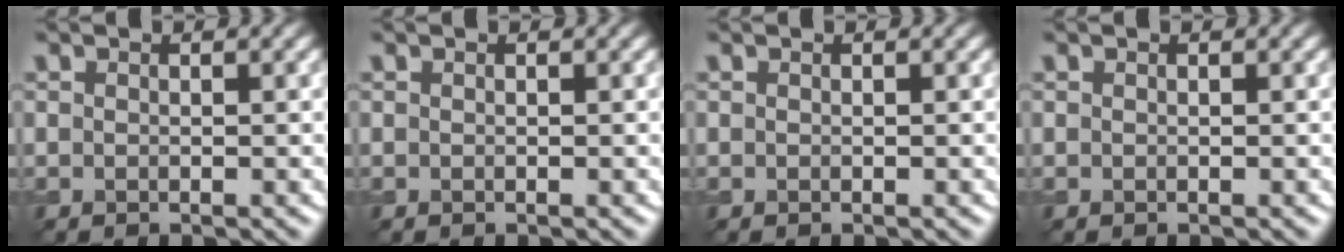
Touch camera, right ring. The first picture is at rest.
{"total": 0.0}
{"total": 0.0}
{"total": 0.0}